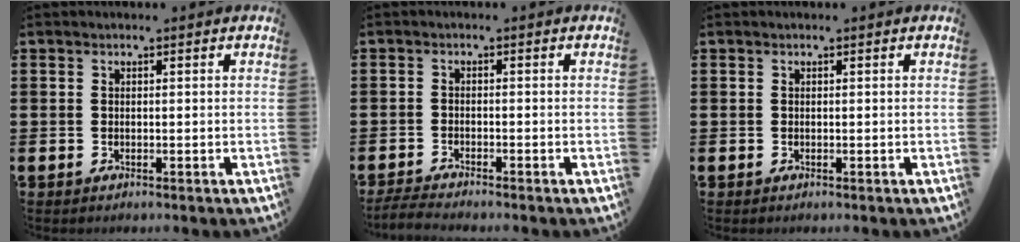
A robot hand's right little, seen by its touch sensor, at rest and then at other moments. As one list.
[{"total": 1.7, "force": [-1.6, 0.0, 0.7], "torque": [-0.012, 0.004, -0.030]}, {"total": 0.0}]